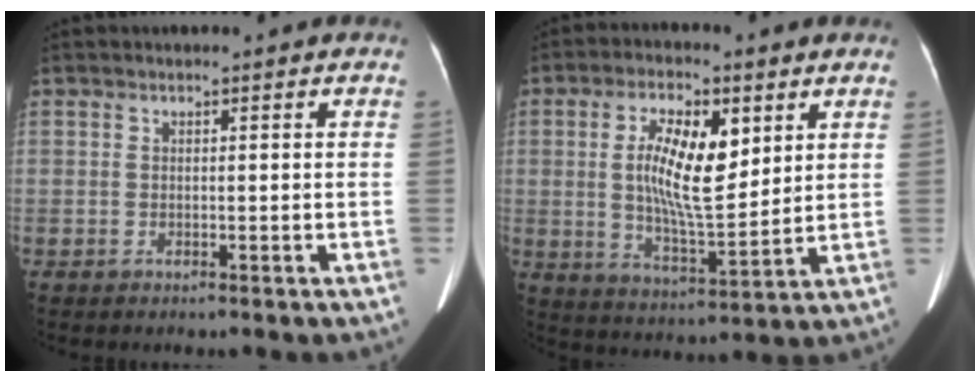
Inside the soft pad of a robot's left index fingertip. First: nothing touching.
{"total": 11.3, "force": [2.8, 3.5, 10.4], "torque": [-0.192, -0.002, 0.052]}